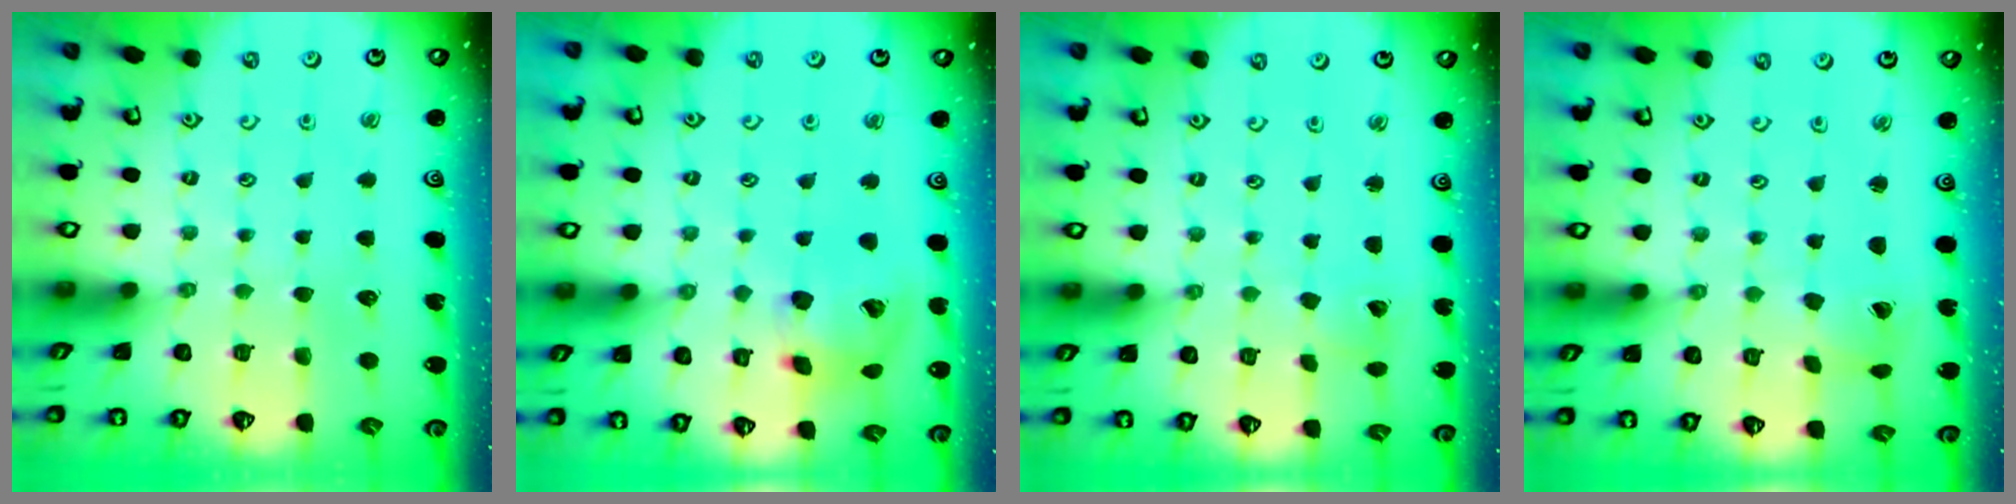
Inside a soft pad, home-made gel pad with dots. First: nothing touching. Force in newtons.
{"total": 14.9, "press": 14.7, "slide": 2.4}
{"total": 3.3, "press": 3.3, "slide": 0.3}
{"total": 1.4, "press": 1.4, "slide": 0.2}